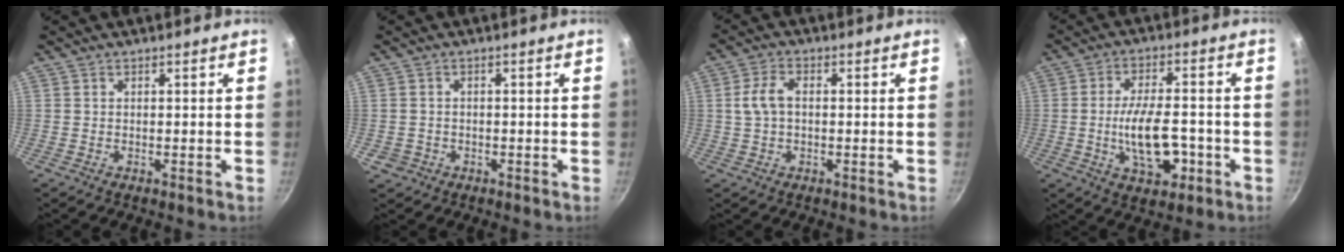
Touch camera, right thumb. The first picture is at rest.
{"total": 1.9, "force": [-0.7, 1.8, 0.2], "torque": [0.002, 0.009, -0.012]}
{"total": 4.7, "force": [0.3, 2.8, 3.8], "torque": [-0.085, 0.014, 0.003]}
{"total": 11.1, "force": [-2.6, 5.4, 9.3], "torque": [-0.150, 0.015, -0.038]}